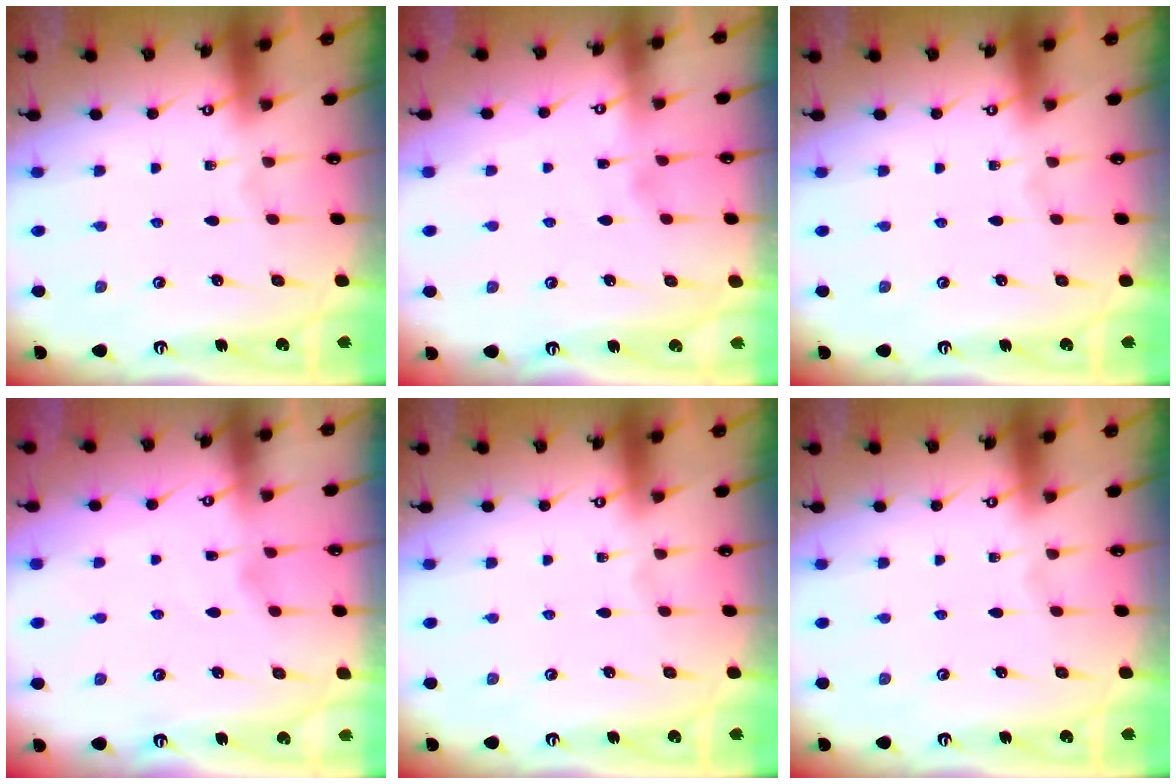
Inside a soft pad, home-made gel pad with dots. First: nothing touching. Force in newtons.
{"total": 2.0, "press": 2.0, "slide": 0.1}
{"total": 0.0}
{"total": 2.2, "press": 2.2, "slide": 0.3}
{"total": 0.0}
{"total": 0.0}